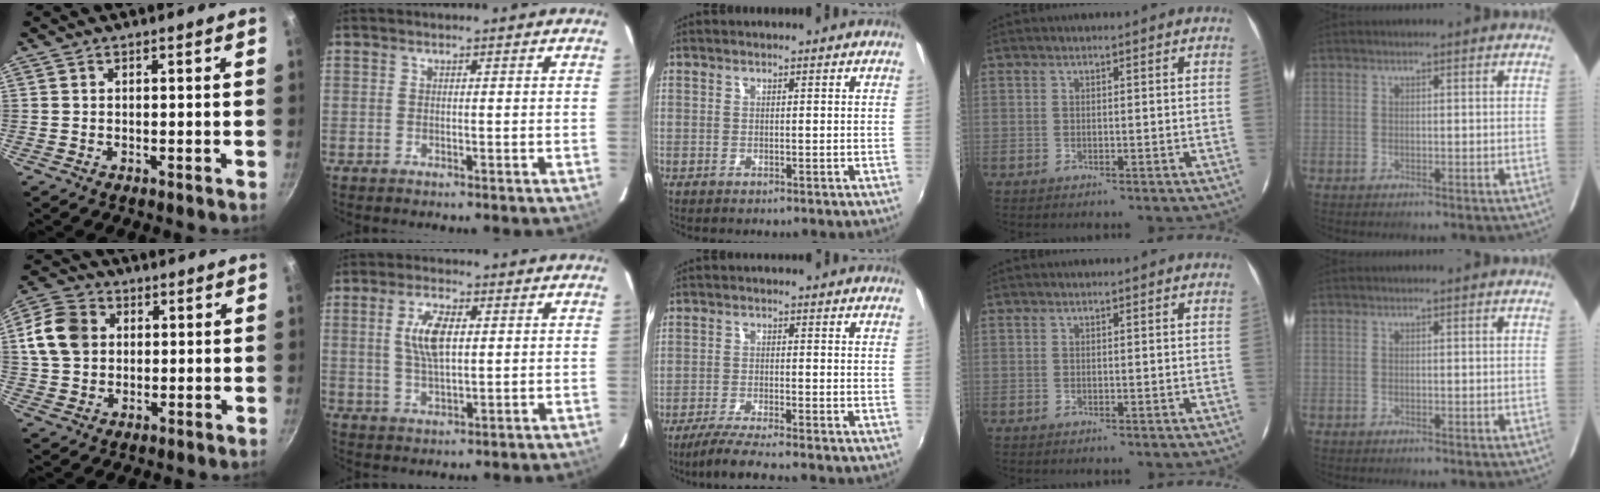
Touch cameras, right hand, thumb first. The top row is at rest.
{"thumb": {"total": 10.6, "force": [1.9, 8.6, 5.8], "torque": [-0.090, 0.008, 0.022]}, "index": {"total": 7.3, "force": [1.6, 2.9, 6.6], "torque": [-0.127, 0.005, 0.032]}, "middle": {"total": 6.2, "force": [-5.4, -0.4, 3.0], "torque": [-0.080, -0.018, -0.098]}}